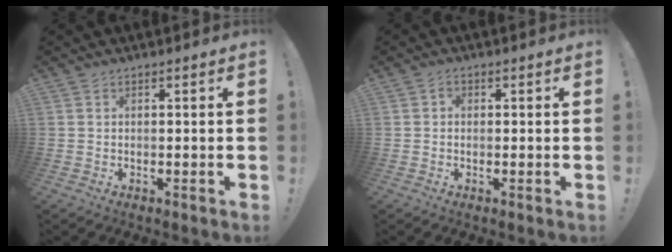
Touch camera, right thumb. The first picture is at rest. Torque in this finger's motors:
{"motor_torque": [-0.15, 0.16, 0.06, 0.19, -0.07]}